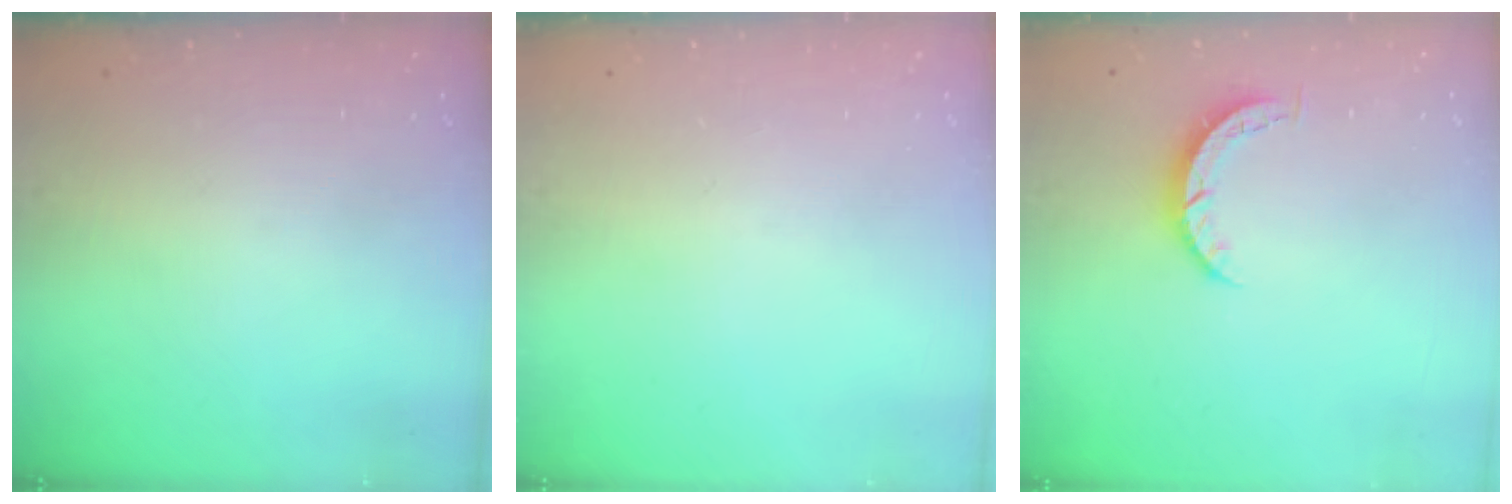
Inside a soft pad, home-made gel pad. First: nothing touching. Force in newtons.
{"total": 0.0}
{"total": 3.3, "press": 3.3, "slide": 0.4}